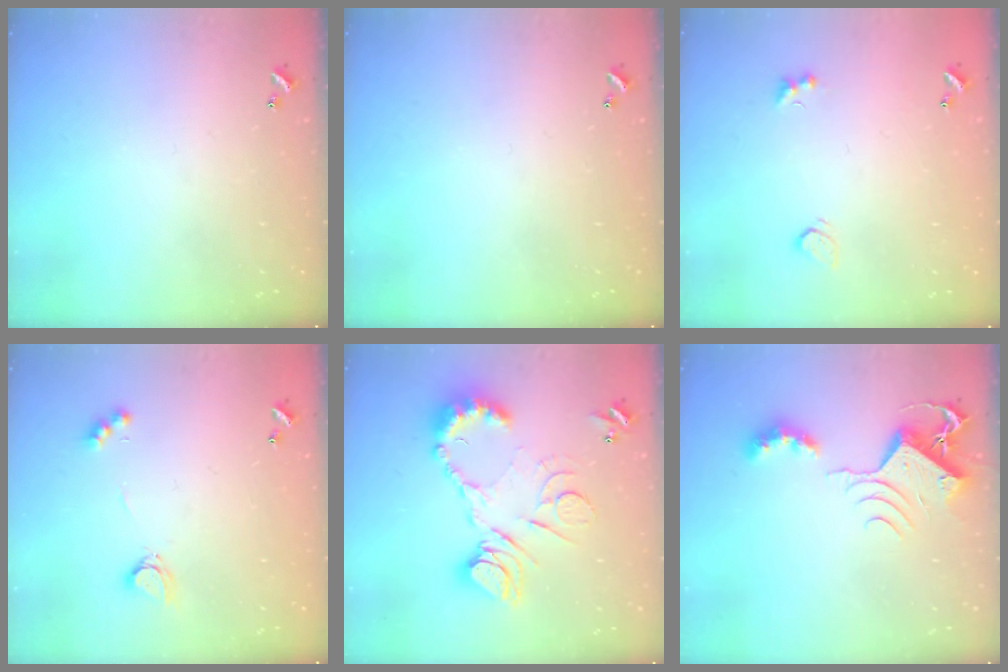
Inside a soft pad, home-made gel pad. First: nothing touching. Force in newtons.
{"total": 0.0}
{"total": 3.5, "press": 3.3, "slide": 1.0}
{"total": 2.8, "press": 2.8, "slide": 0.5}
{"total": 17.5, "press": 17.4, "slide": 1.8}
{"total": 7.6, "press": 7.6, "slide": 0.8}